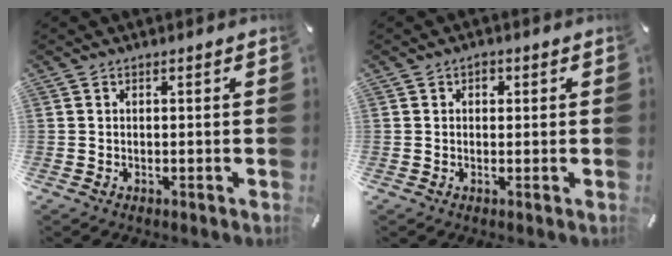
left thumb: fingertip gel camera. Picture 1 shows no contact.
{"total": 1.5, "force": [0.4, 1.3, 0.7], "torque": [0.001, 0.001, 0.002]}